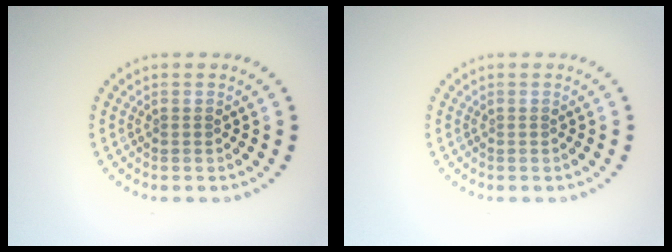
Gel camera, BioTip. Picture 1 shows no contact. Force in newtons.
{"total": 0.0}